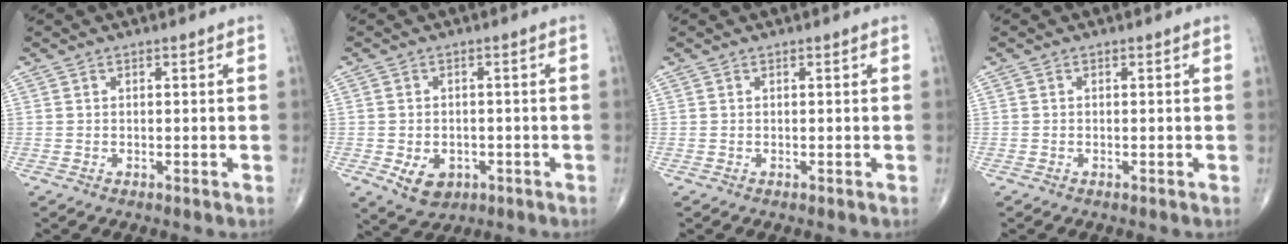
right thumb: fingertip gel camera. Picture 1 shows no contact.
{"total": 5.9, "force": [-2.0, 4.4, 3.4], "torque": [-0.047, 0.006, -0.021]}
{"total": 0.0}
{"total": 0.0}